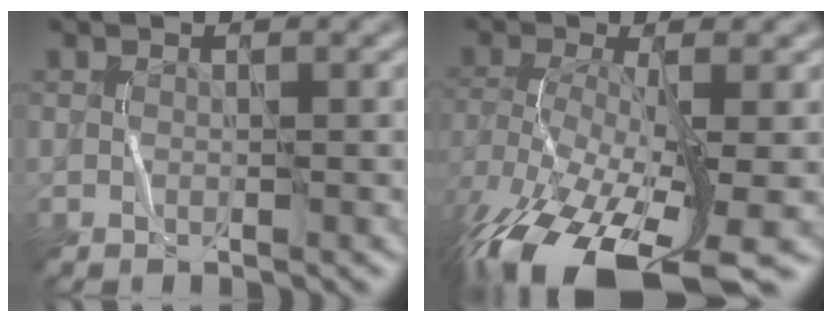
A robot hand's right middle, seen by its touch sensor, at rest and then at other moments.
{"total": 13.5, "force": [-7.6, 4.7, 10.2], "torque": [-0.219, -0.025, -0.122]}